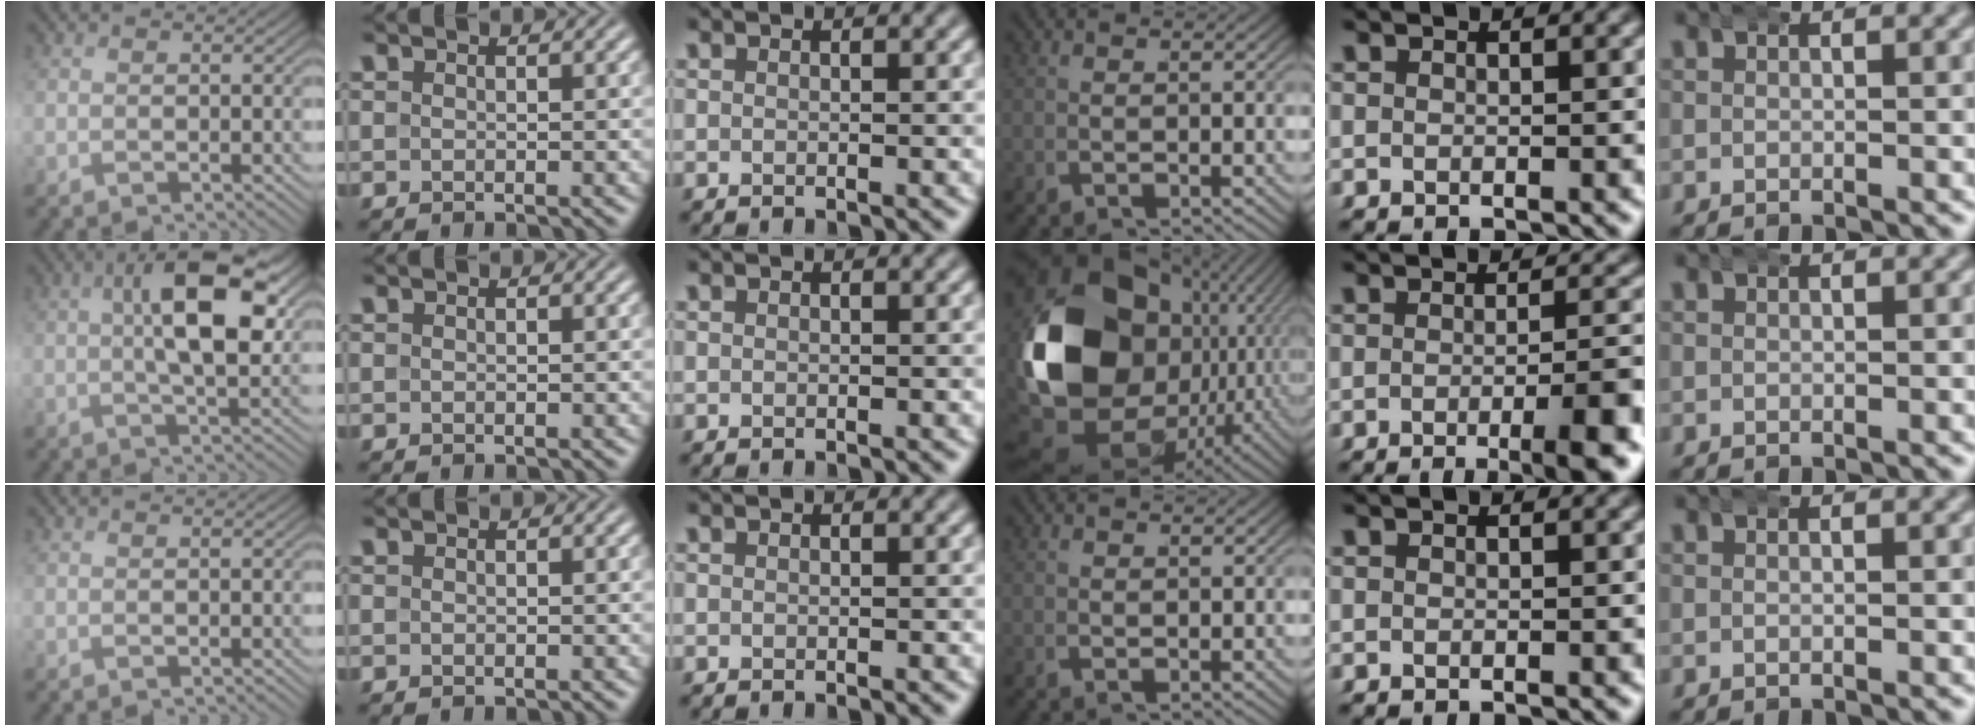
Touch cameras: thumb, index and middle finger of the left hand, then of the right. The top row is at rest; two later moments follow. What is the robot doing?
{"motion": "wrap", "object": "bandana"}